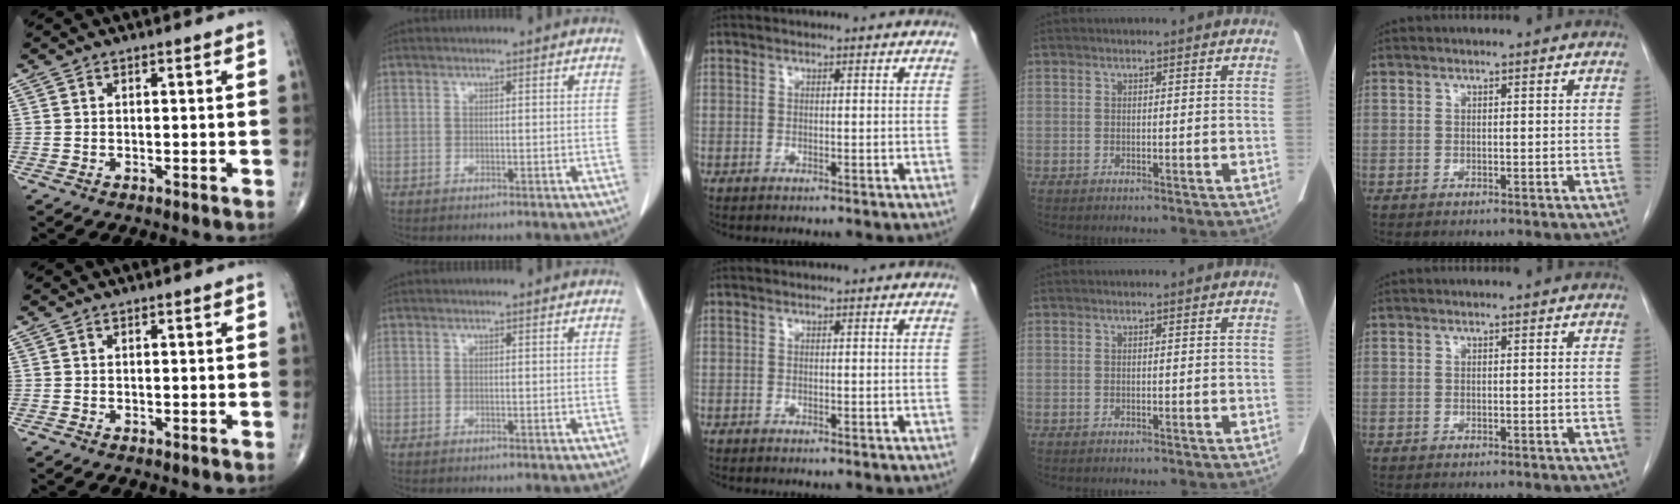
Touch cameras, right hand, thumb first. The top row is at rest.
{}